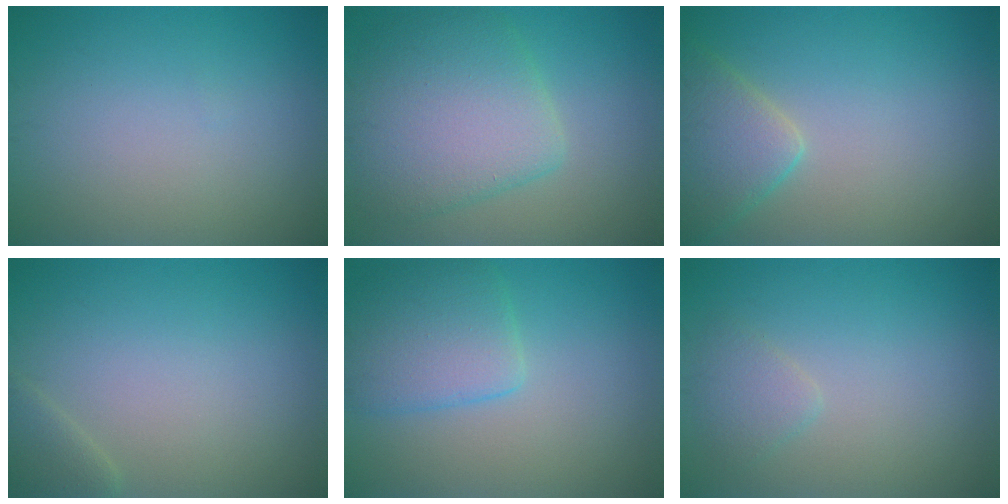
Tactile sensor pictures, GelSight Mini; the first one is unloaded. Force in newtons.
{"total": 7.3, "press": 7.3, "slide": 0.2}
{"total": 4.4, "press": 4.4, "slide": 0.2}
{"total": 1.7, "press": 1.7, "slide": 0.1}
{"total": 4.4, "press": 4.4, "slide": 0.3}
{"total": 1.5, "press": 1.5, "slide": 0.1}